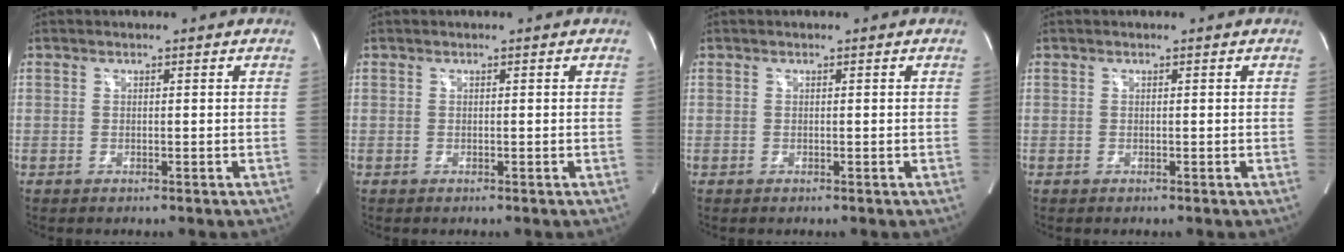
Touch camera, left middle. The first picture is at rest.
{"total": 0.0}
{"total": 0.0}
{"total": 0.0}